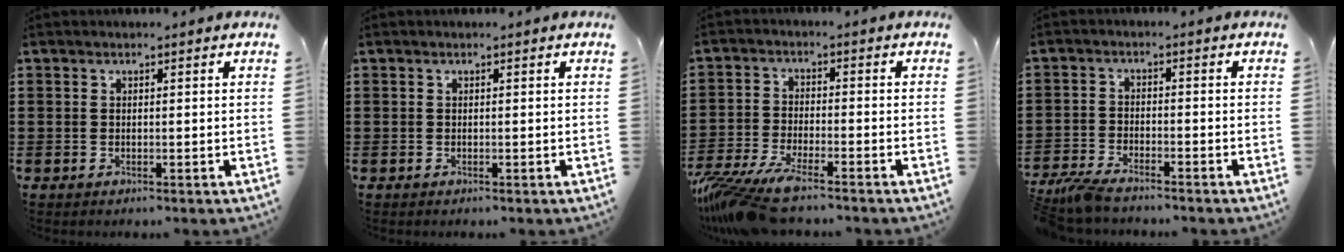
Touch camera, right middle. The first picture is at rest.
{"total": 0.0}
{"total": 7.8, "force": [-6.6, 1.1, 4.1], "torque": [-0.106, -0.011, -0.131]}
{"total": 4.0, "force": [-3.6, 0.6, 1.5], "torque": [-0.047, -0.006, -0.077]}